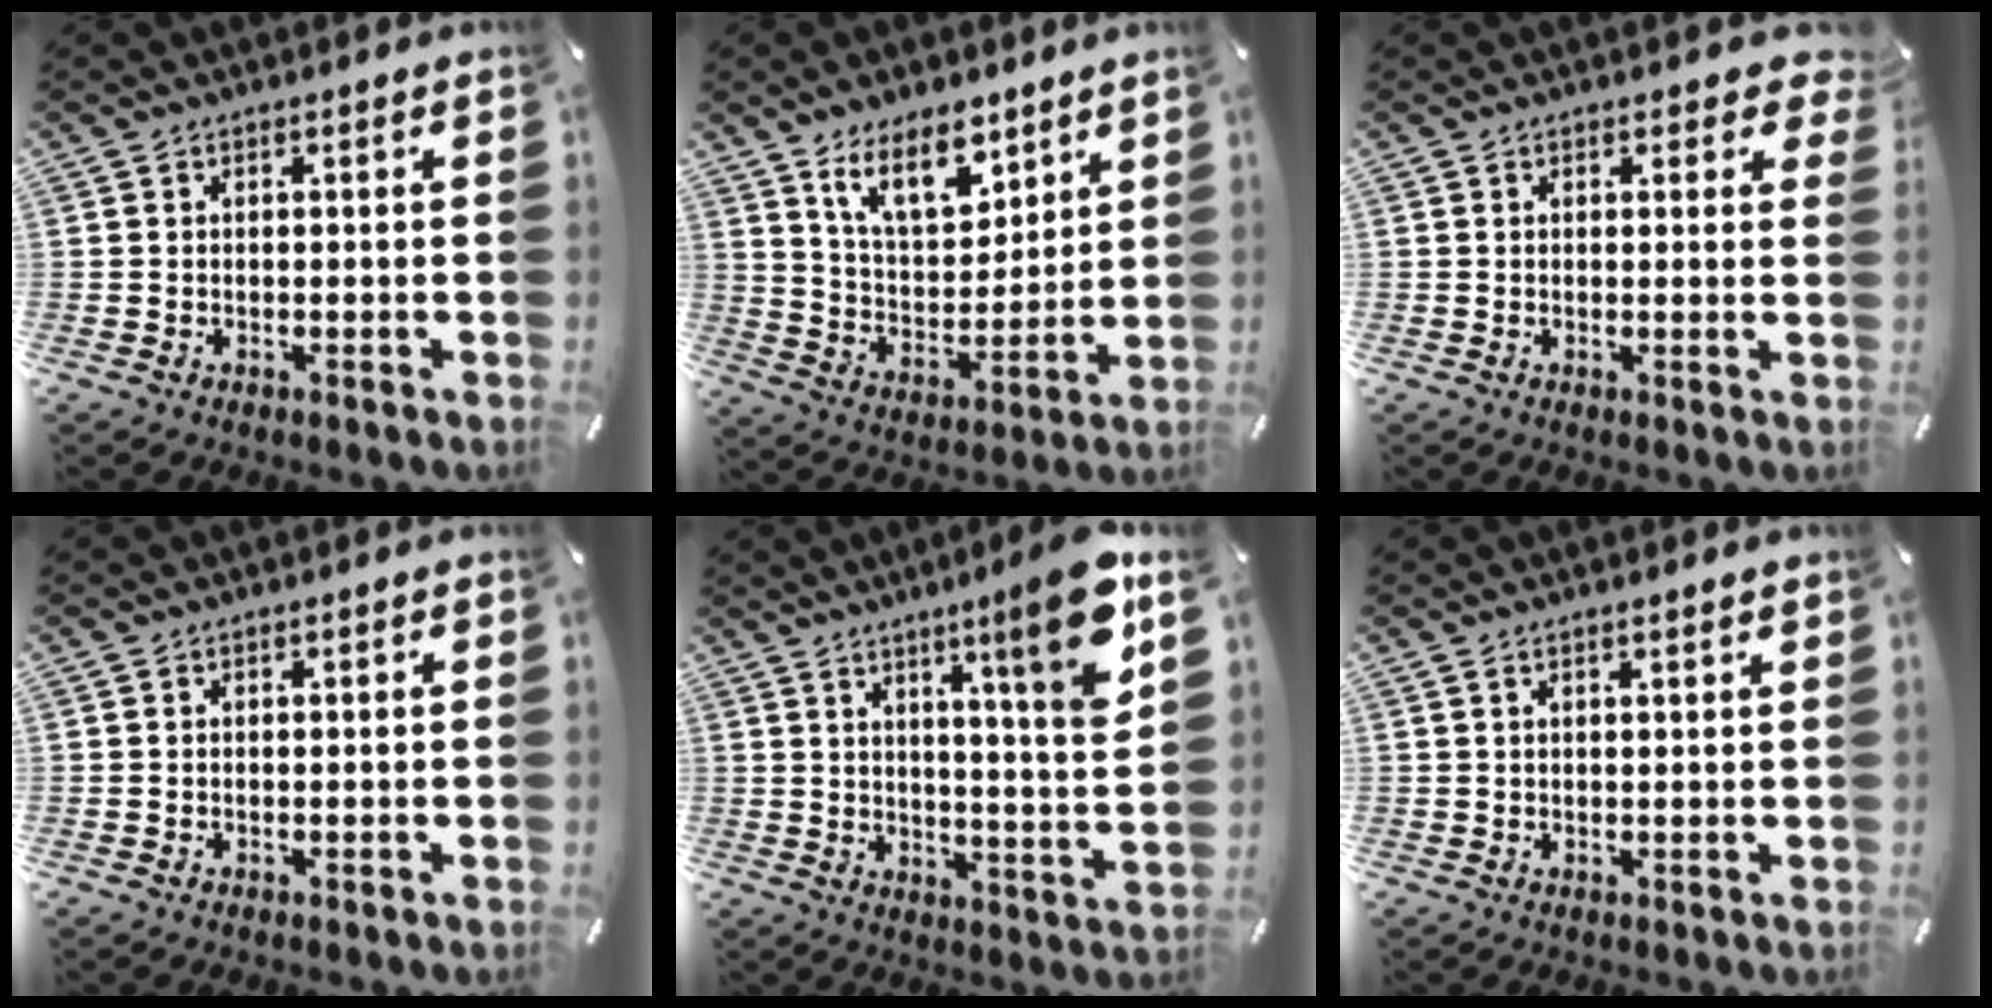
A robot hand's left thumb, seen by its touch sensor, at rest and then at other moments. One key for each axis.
{"total": 12.9, "fx": 9.0, "fy": 6.4, "fz": 6.6, "tx": -0.117, "ty": -0.045, "tz": 0.167}
{"total": 2.4, "fx": 1.4, "fy": 1.5, "fz": 1.2, "tx": -0.005, "ty": -0.003, "tz": 0.019}
{"total": 0.0}
{"total": 13.7, "fx": 9.0, "fy": 0.3, "fz": 10.4, "tx": -0.146, "ty": -0.061, "tz": 0.131}
{"total": 1.1, "fx": 0.8, "fy": 0.1, "fz": 0.8, "tx": -0.016, "ty": -0.002, "tz": 0.014}